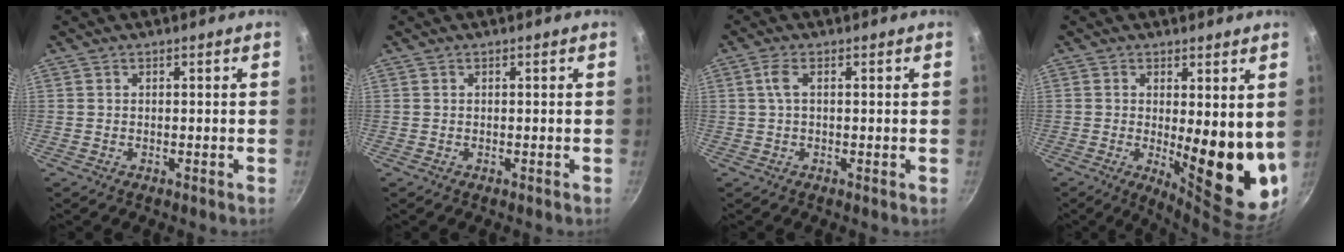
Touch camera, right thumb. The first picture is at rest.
{"total": 0.0}
{"total": 2.7, "force": [0.5, 0.9, 2.6], "torque": [-0.056, 0.005, 0.007]}
{"total": 14.1, "force": [0.2, 4.8, 13.3], "torque": [-0.152, -0.037, 0.014]}